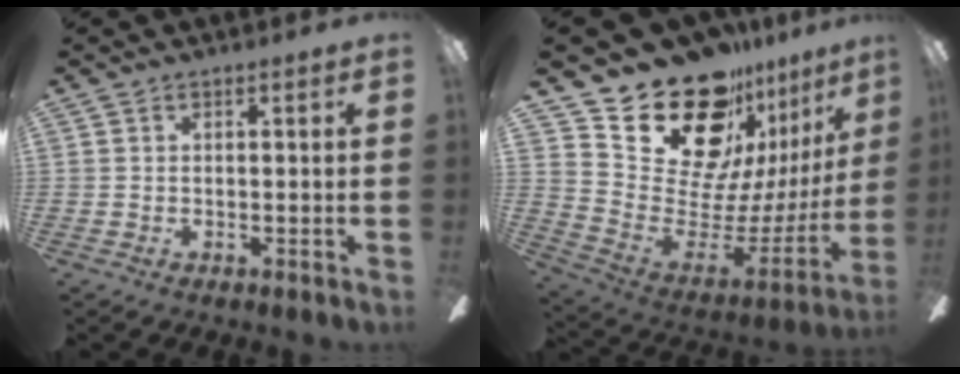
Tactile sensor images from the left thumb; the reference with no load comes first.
{"total": 24.8, "force": [18.8, 12.2, 10.6], "torque": [-0.171, -0.134, 0.358]}